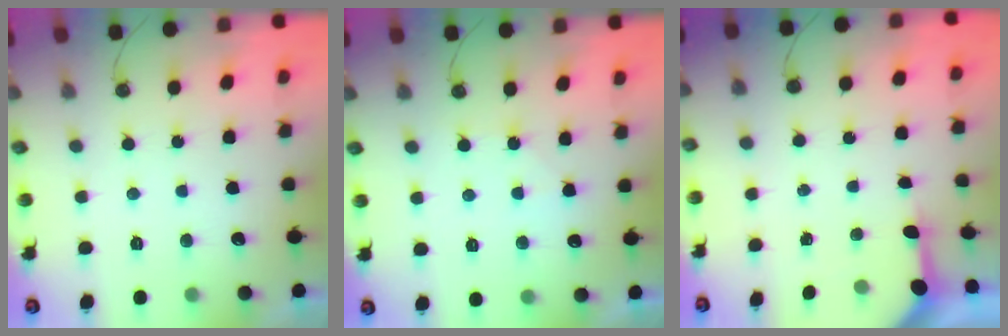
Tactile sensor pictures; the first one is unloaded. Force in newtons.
{"total": 4.0, "press": 4.0, "slide": 0.5}
{"total": 3.4, "press": 3.3, "slide": 0.4}